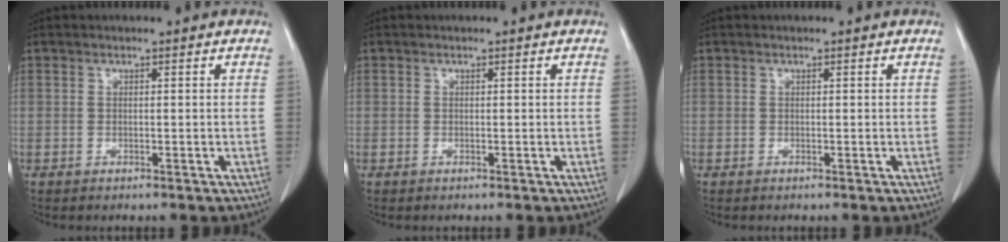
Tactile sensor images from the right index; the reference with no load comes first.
{"total": 0.0}
{"total": 0.0}